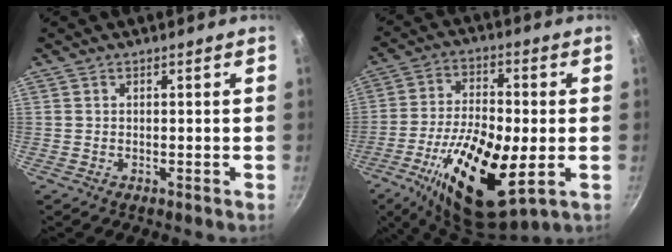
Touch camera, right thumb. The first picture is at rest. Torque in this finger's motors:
{"motor_torque": [2.53, 2.48, 2.20, -0.57, 0.60]}